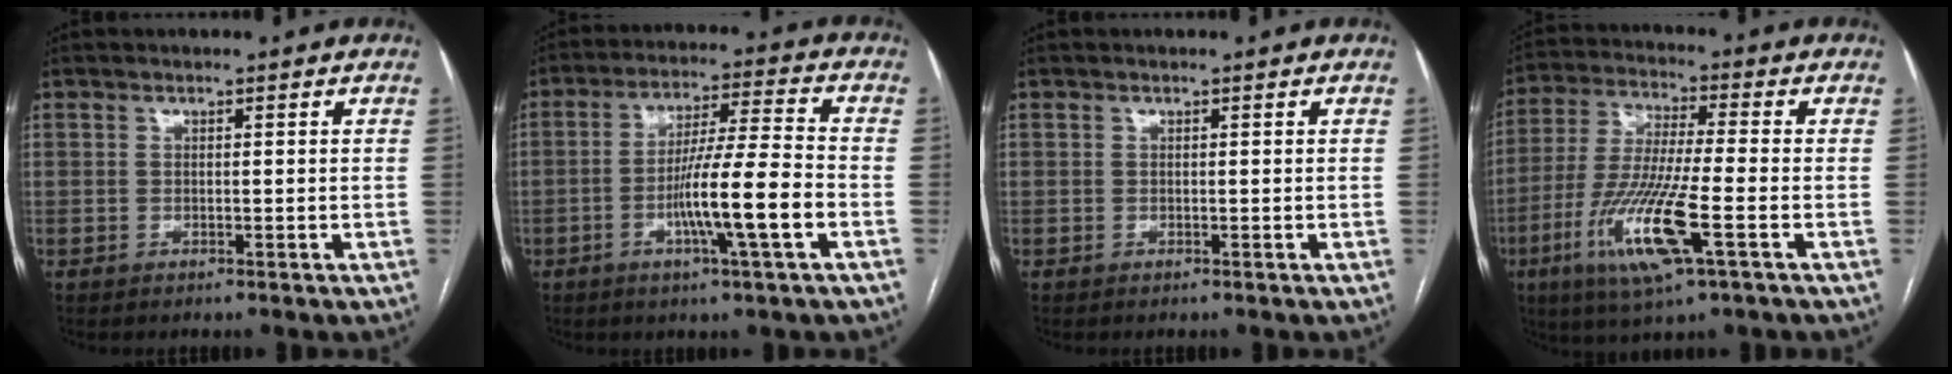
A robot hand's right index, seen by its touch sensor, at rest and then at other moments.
{"total": 11.9, "force": [-3.7, -0.3, 11.3], "torque": [-0.199, -0.002, -0.067]}
{"total": 0.0}
{"total": 14.1, "force": [-5.2, 1.1, 13.0], "torque": [-0.273, -0.023, -0.097]}